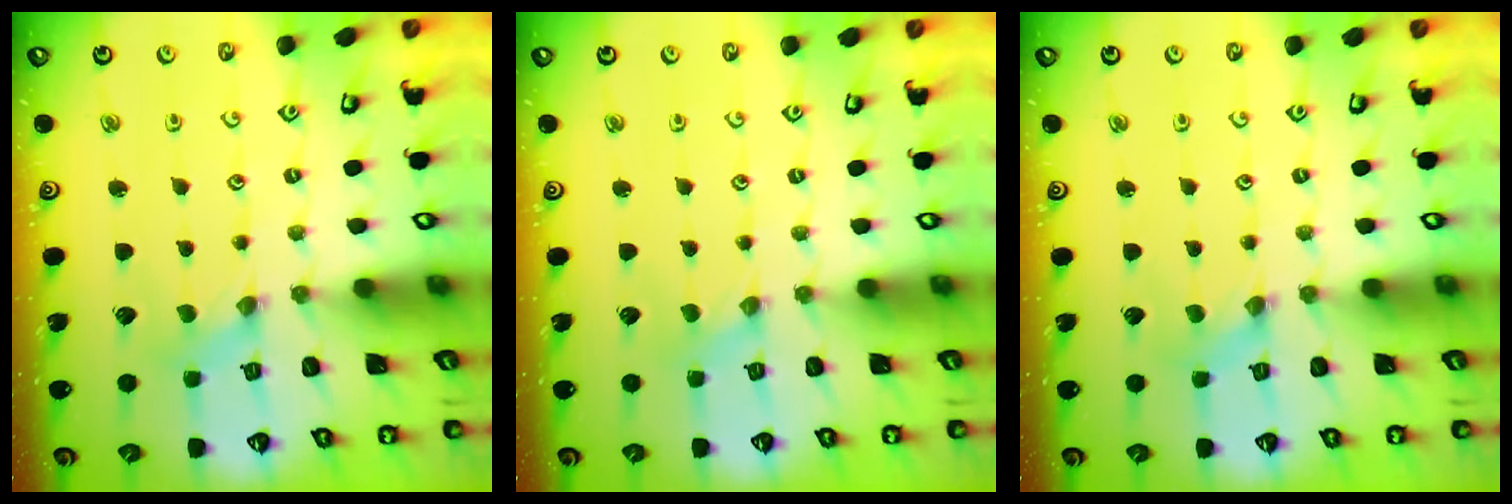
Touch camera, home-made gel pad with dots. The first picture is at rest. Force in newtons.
{"total": 0.0}
{"total": 1.2, "press": 1.2, "slide": 0.2}